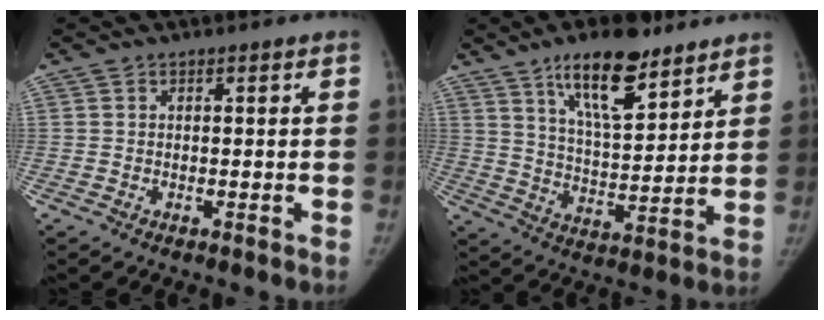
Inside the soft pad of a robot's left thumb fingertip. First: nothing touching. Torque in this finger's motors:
{"motor_torque": [1.05, -0.25, 1.39, -1.22, 0.30]}